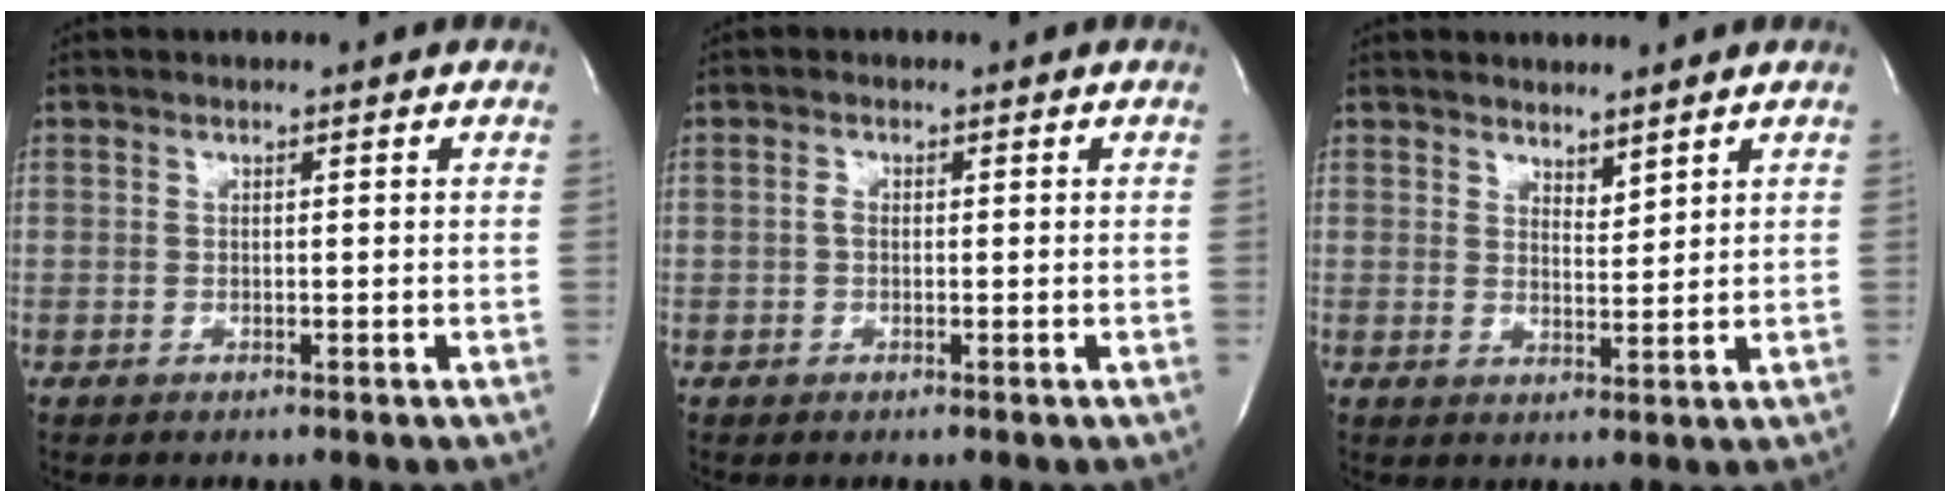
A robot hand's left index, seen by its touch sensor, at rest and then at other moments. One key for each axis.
{"total": 1.2, "fx": -0.3, "fy": 0.8, "fz": 0.8, "tx": -0.014, "ty": -0.001, "tz": -0.008}
{"total": 3.2, "fx": 2.8, "fy": 1.1, "fz": 1.1, "tx": -0.017, "ty": -0.010, "tz": 0.049}